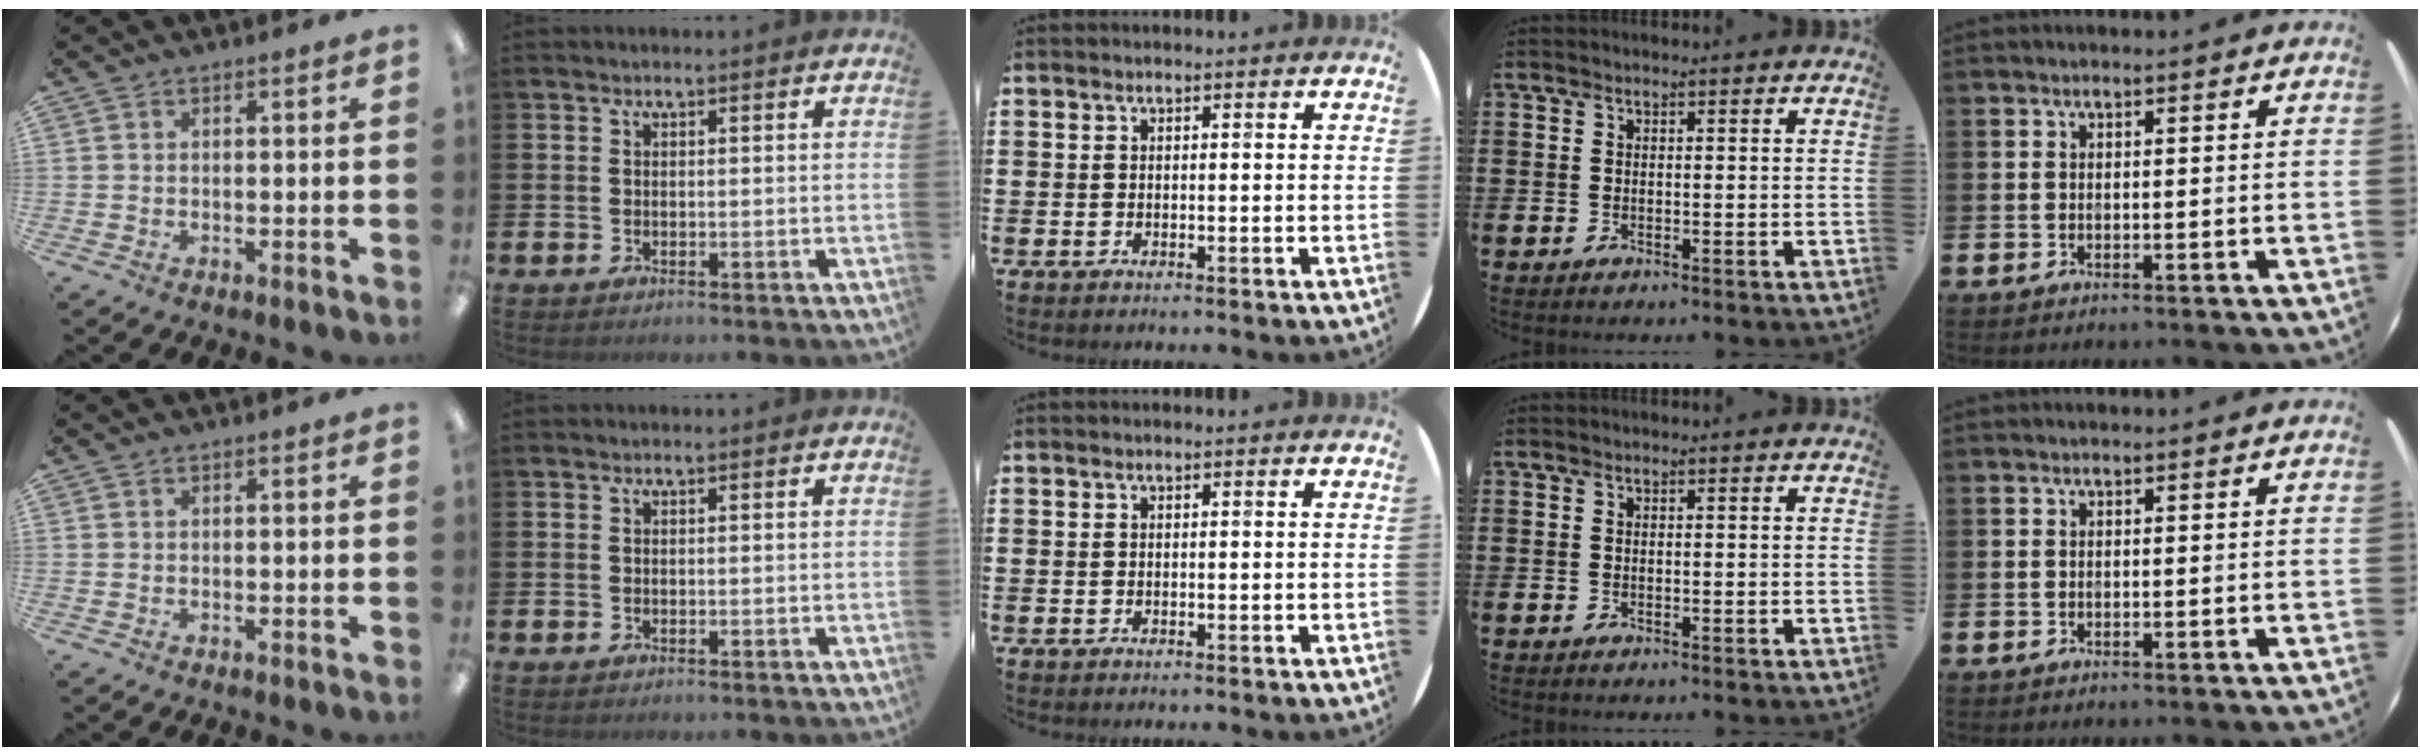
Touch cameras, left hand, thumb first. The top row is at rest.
{}